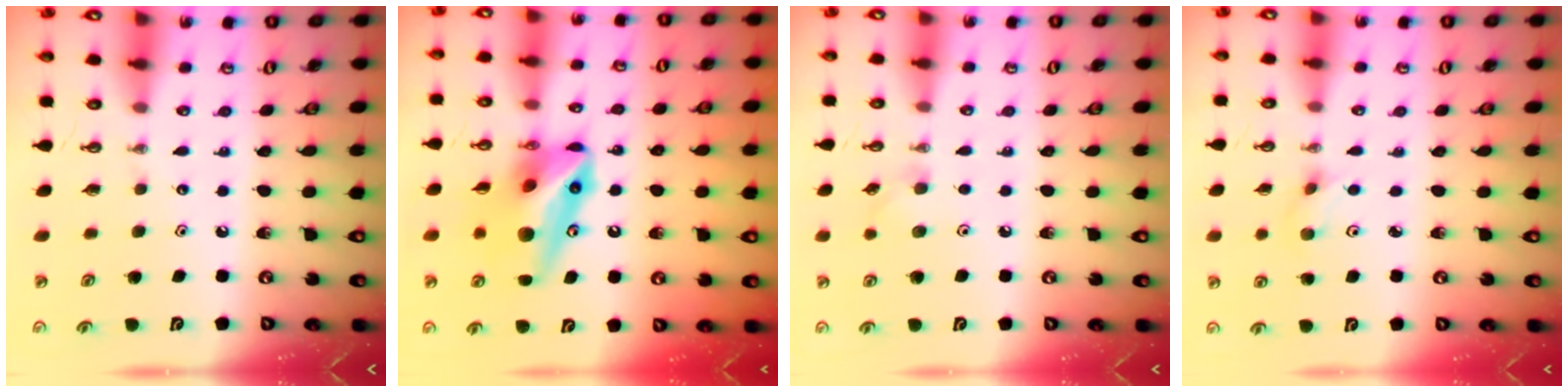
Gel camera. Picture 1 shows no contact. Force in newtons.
{"total": 12.2, "press": 12.0, "slide": 2.1}
{"total": 4.7, "press": 4.6, "slide": 0.9}
{"total": 3.8, "press": 3.7, "slide": 0.9}